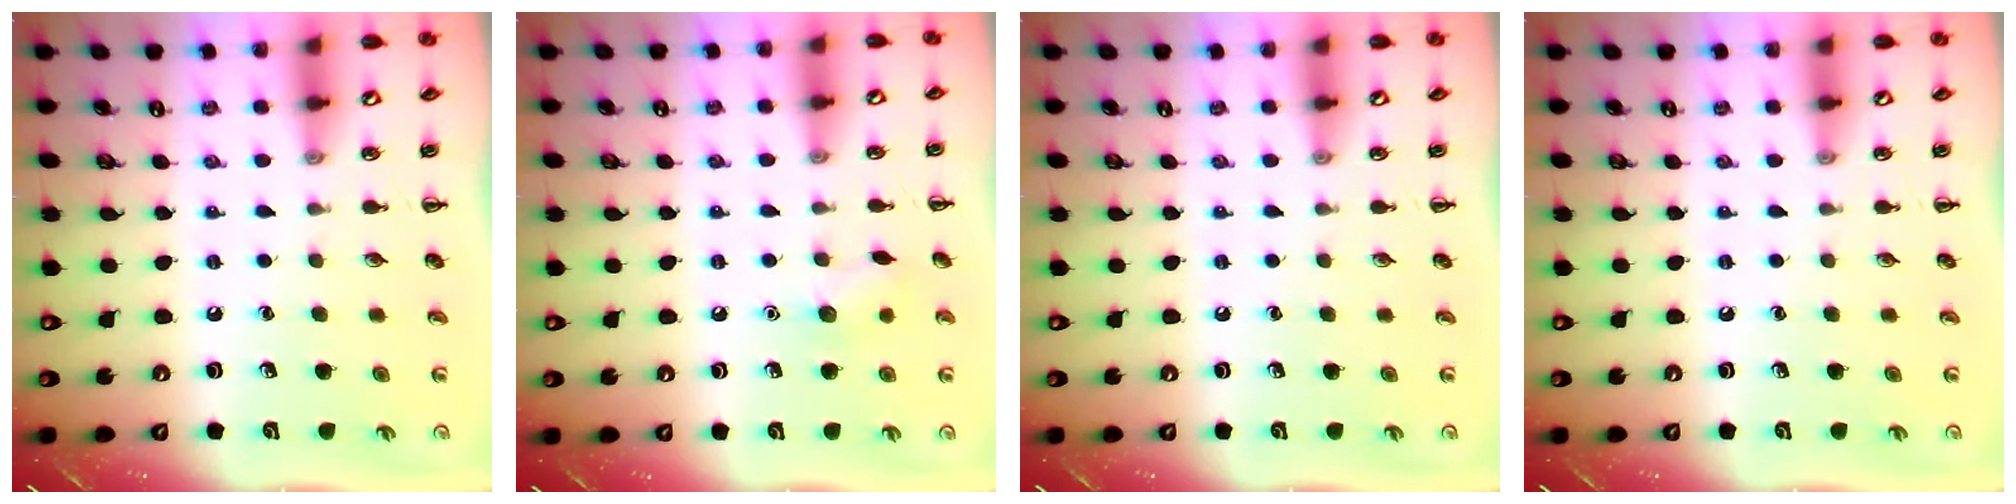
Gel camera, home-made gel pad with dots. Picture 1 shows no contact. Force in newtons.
{"total": 6.6, "press": 6.5, "slide": 1.4}
{"total": 0.0}
{"total": 0.0}